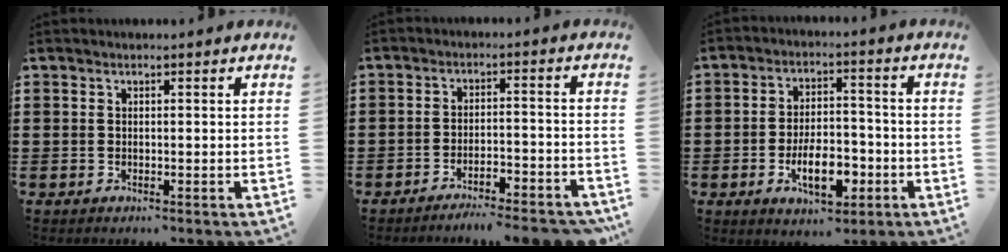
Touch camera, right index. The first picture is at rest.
{"total": 4.4, "force": [-4.1, 0.0, 1.5], "torque": [-0.025, -0.004, -0.081]}
{"total": 8.5, "force": [-3.3, 4.1, 6.7], "torque": [-0.112, -0.003, -0.061]}